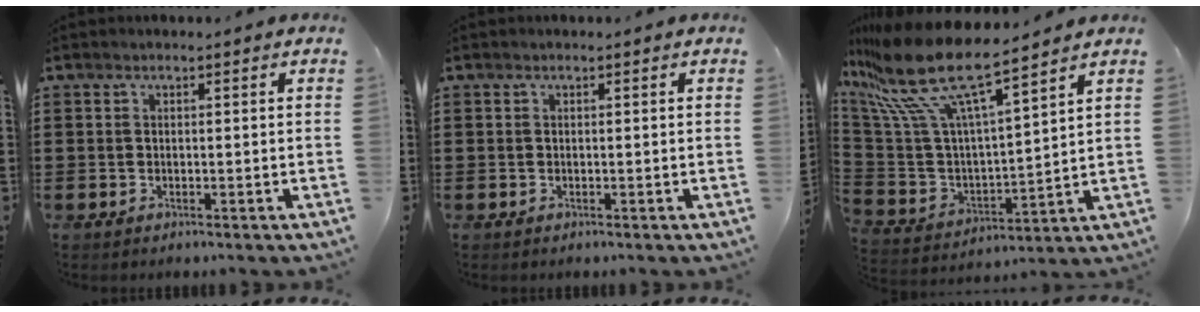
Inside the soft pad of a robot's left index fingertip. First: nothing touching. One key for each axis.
{"total": 0.0}
{"total": 13.4, "fx": 9.7, "fy": 2.7, "fz": 8.8, "tx": -0.219, "ty": -0.062, "tz": 0.163}